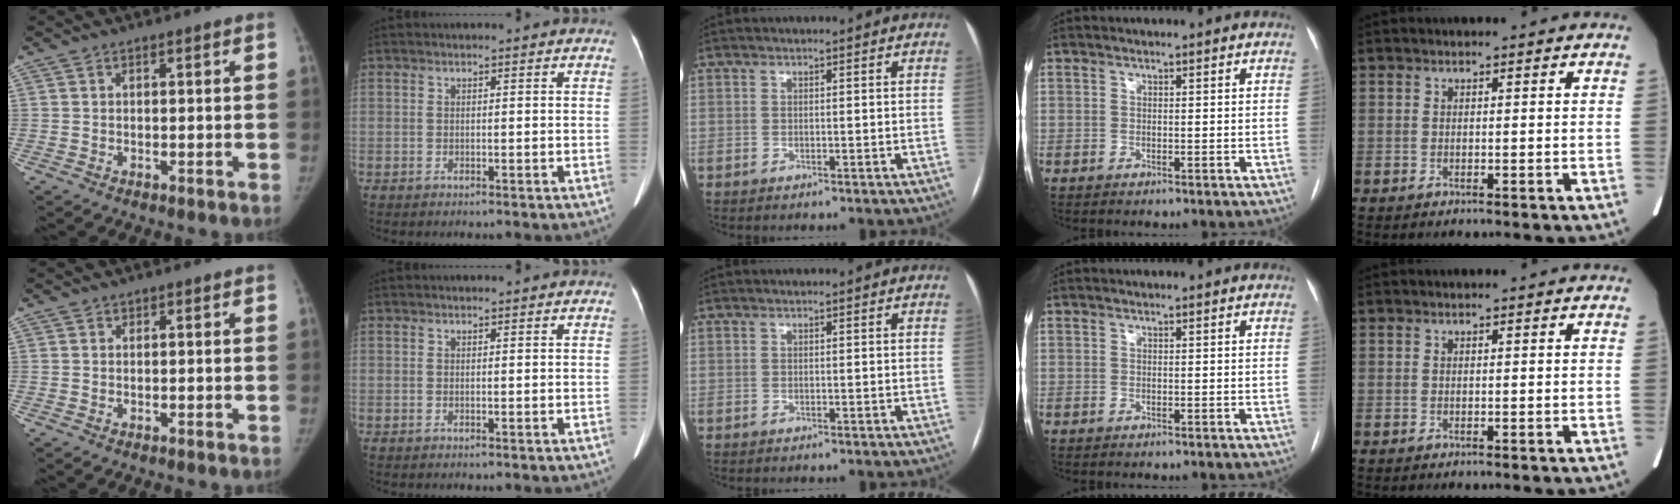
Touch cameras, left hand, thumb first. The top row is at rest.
{"index": {"total": 1.0, "force": [0.9, 0.1, 0.4], "torque": [-0.008, 0.002, 0.011]}}